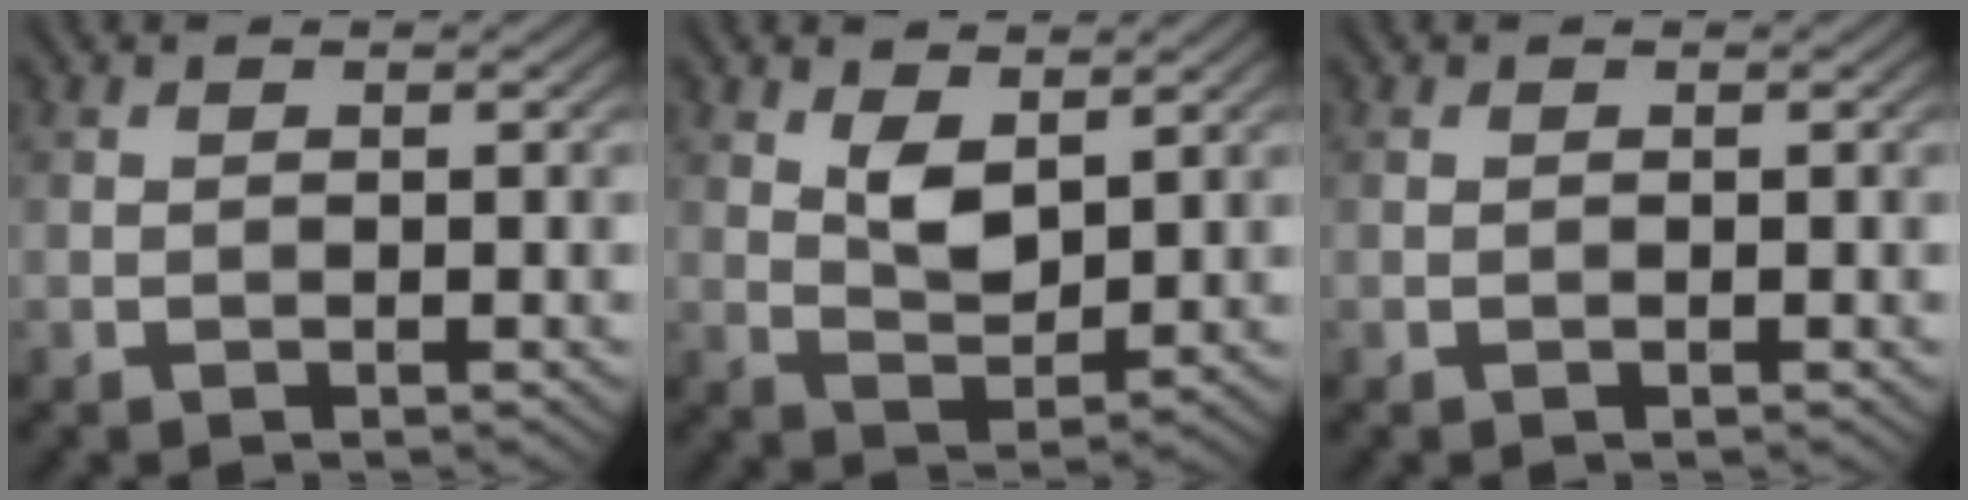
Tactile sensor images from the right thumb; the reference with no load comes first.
{"total": 4.3, "force": [2.1, 2.1, 3.0], "torque": [-0.064, -0.007, 0.044]}
{"total": 0.0}